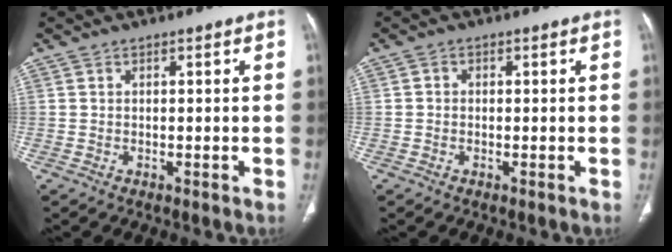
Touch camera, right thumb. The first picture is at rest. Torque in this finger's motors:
{"motor_torque": [-0.06, 0.23, 0.34, -0.06, -0.04]}